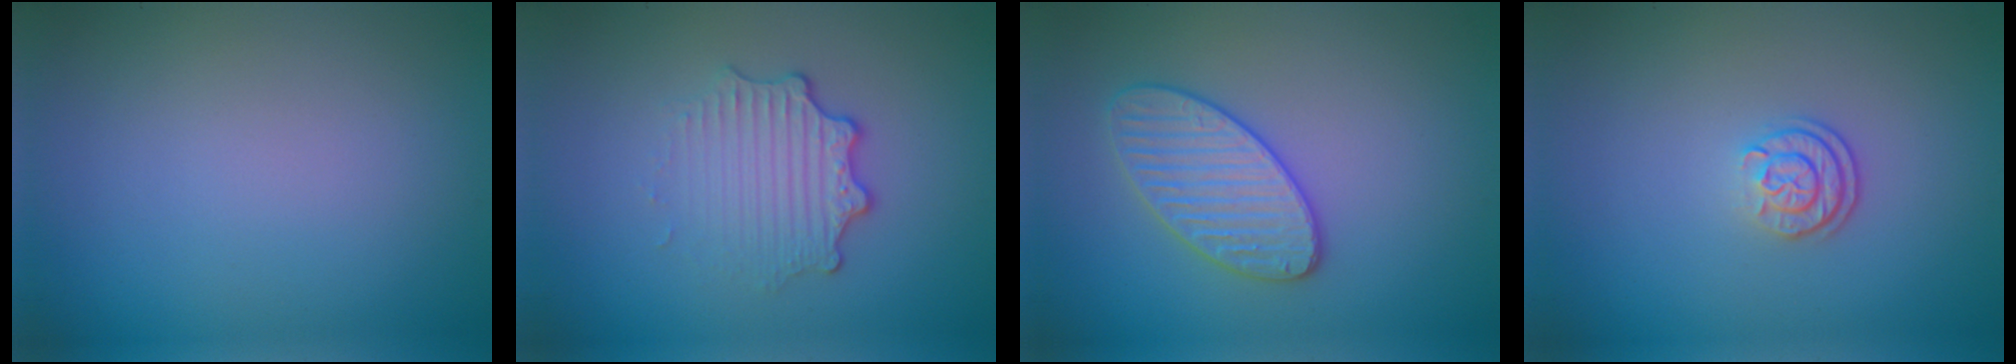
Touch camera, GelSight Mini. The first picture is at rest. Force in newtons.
{"total": 3.3, "press": 2.6, "slide": 2.0}
{"total": 3.5, "press": 3.5, "slide": 0.3}
{"total": 2.1, "press": 1.8, "slide": 1.2}